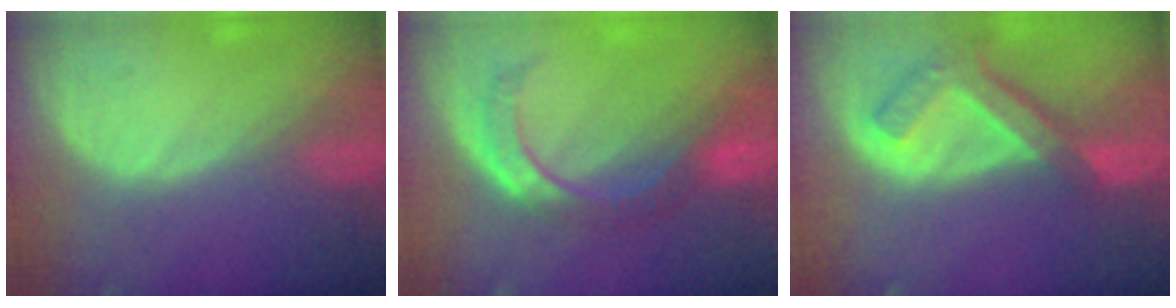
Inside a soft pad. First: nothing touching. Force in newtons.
{"total": 6.1, "press": 6.0, "slide": 1.1}
{"total": 7.6, "press": 6.6, "slide": 3.7}